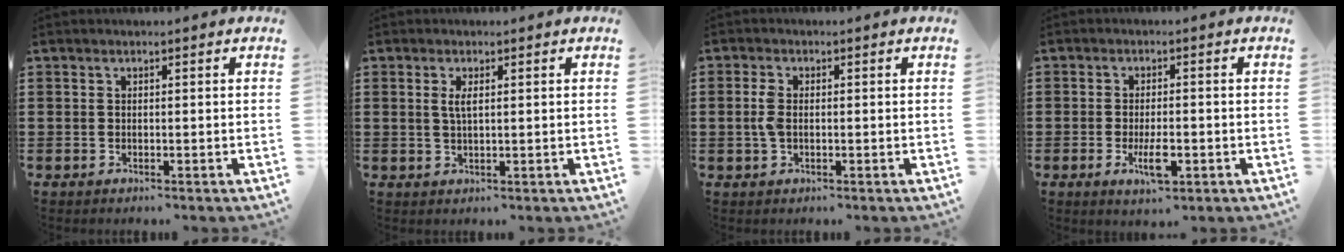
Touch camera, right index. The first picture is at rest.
{"total": 1.9, "force": [0.5, 0.5, 1.8], "torque": [-0.036, 0.003, 0.008]}
{"total": 3.0, "force": [-0.1, 1.6, 2.5], "torque": [-0.066, -0.001, -0.007]}
{"total": 5.2, "force": [-1.8, 1.7, 4.5], "torque": [-0.095, -0.005, -0.034]}